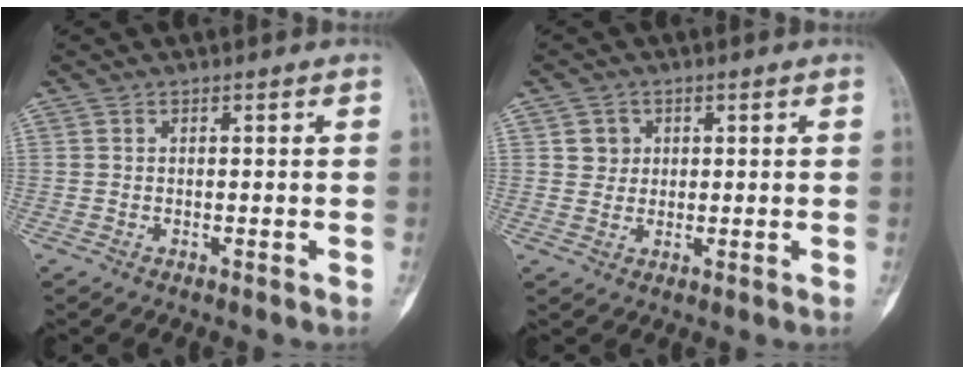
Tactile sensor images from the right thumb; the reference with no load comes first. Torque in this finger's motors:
{"motor_torque": [-0.06, -0.16, 0.49, -0.09, -0.01]}